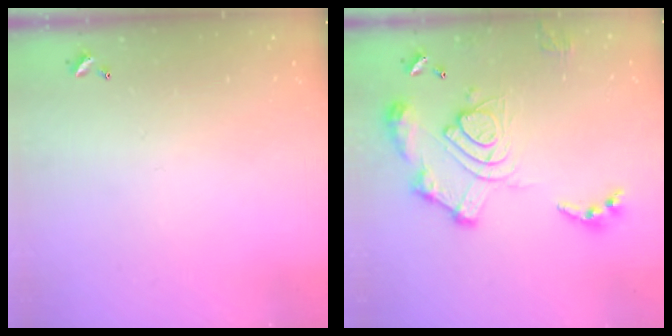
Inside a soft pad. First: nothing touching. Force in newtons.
{"total": 16.1, "press": 16.0, "slide": 2.0}